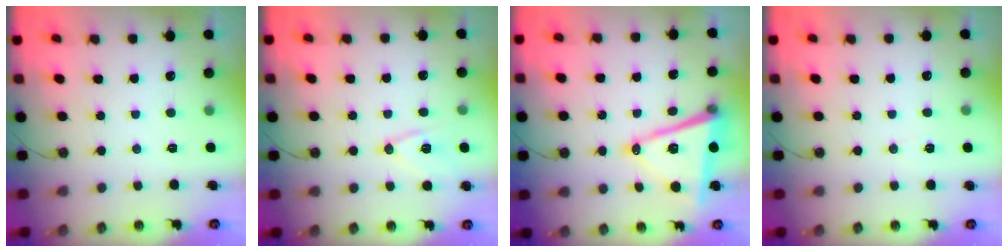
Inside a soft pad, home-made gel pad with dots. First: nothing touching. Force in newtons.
{"total": 10.3, "press": 9.9, "slide": 2.6}
{"total": 14.1, "press": 13.6, "slide": 3.9}
{"total": 3.3, "press": 2.7, "slide": 1.9}